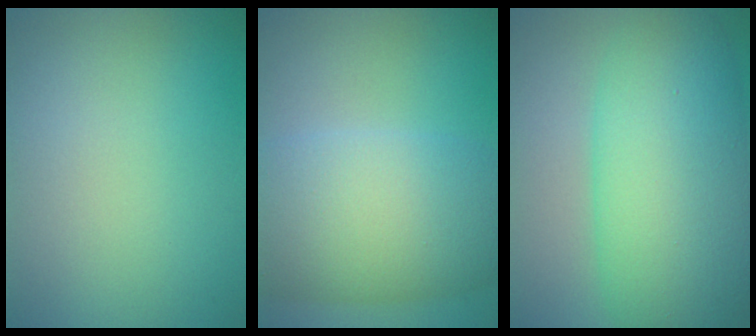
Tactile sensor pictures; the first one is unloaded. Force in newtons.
{"total": 11.5, "press": 11.5, "slide": 0.6}
{"total": 11.4, "press": 11.4, "slide": 0.2}